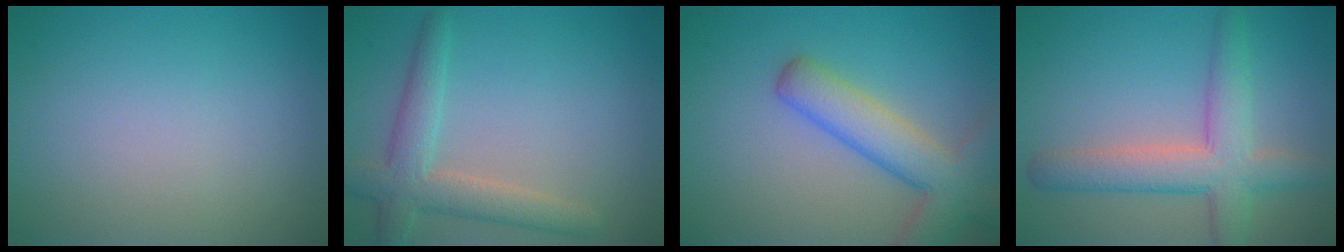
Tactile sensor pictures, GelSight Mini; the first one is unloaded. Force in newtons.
{"total": 4.1, "press": 4.1, "slide": 0.2}
{"total": 6.1, "press": 6.1, "slide": 0.4}
{"total": 5.6, "press": 5.6, "slide": 0.2}